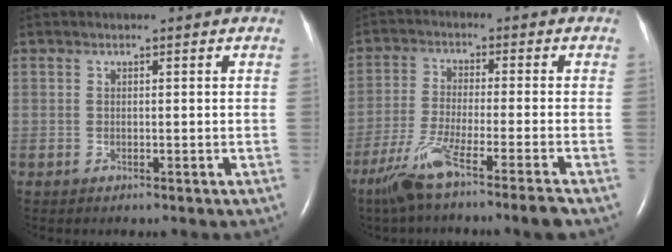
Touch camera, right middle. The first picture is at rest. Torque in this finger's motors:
{"motor_torque": [1.19, -0.95, 0.45, 0.08]}